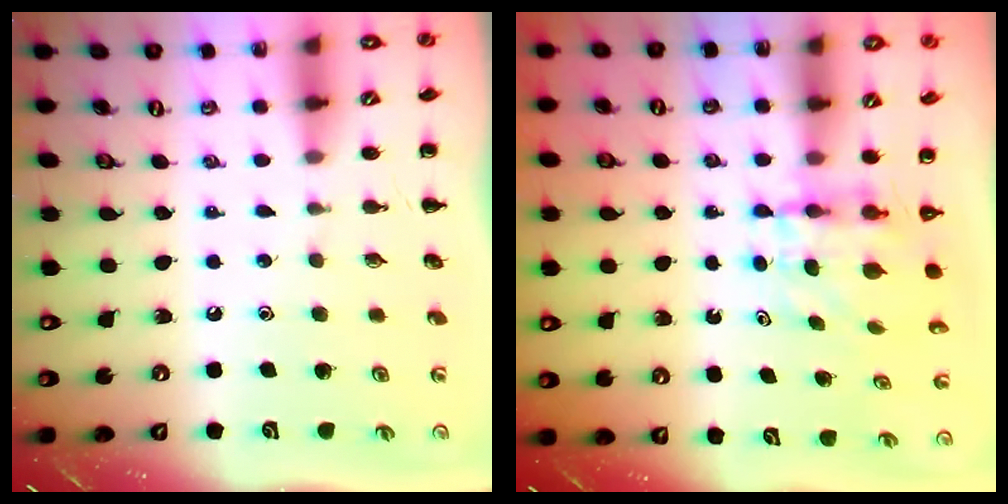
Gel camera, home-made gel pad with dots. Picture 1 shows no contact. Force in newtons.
{"total": 4.7, "press": 4.7, "slide": 0.5}